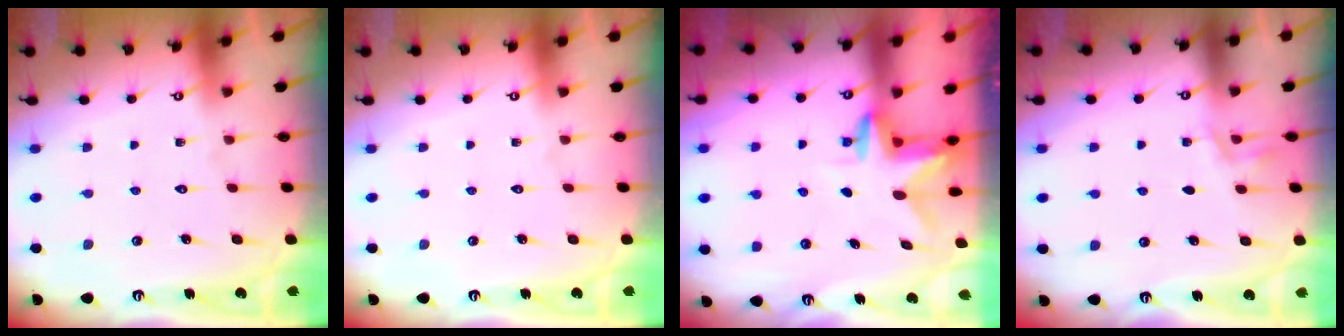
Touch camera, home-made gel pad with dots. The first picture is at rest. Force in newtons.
{"total": 0.0}
{"total": 3.1, "press": 3.1, "slide": 0.3}
{"total": 2.5, "press": 1.7, "slide": 1.7}